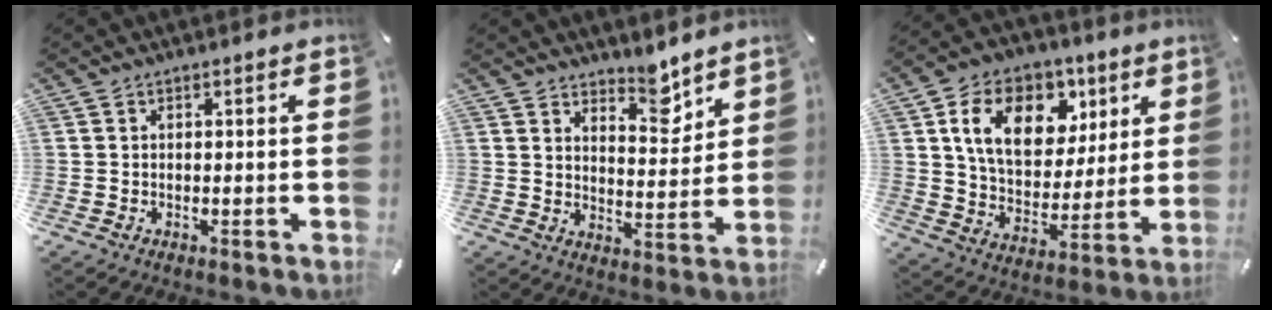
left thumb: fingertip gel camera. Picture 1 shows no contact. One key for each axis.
{"total": 7.8, "fx": 6.8, "fy": 3.2, "fz": 2.2, "tx": -0.011, "ty": -0.060, "tz": 0.119}
{"total": 16.2, "fx": 7.4, "fy": 11.5, "fz": 8.8, "tx": -0.146, "ty": -0.019, "tz": 0.135}